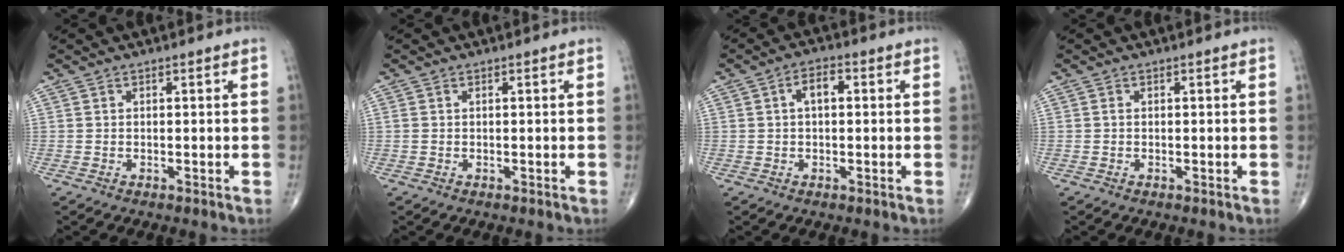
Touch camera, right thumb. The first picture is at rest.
{"total": 0.5, "force": [0.1, 0.3, 0.4], "torque": [-0.016, 0.008, 0.006]}
{"total": 3.8, "force": [0.6, 2.0, 3.2], "torque": [-0.050, 0.010, 0.004]}
{"total": 0.0}